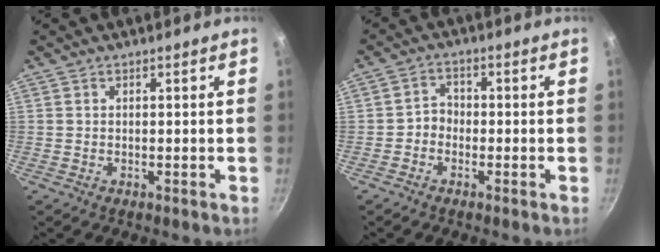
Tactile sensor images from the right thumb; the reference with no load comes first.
{"total": 2.9, "force": [-1.2, 2.4, 1.2], "torque": [-0.005, 0.021, -0.028]}